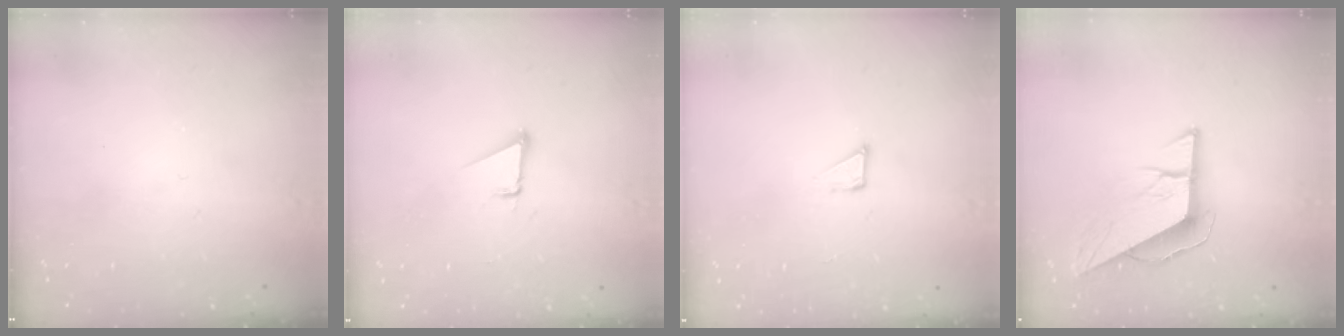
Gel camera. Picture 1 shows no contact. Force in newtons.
{"total": 1.9, "press": 1.9, "slide": 0.1}
{"total": 2.1, "press": 2.1, "slide": 0.1}
{"total": 9.3, "press": 9.3, "slide": 0.6}